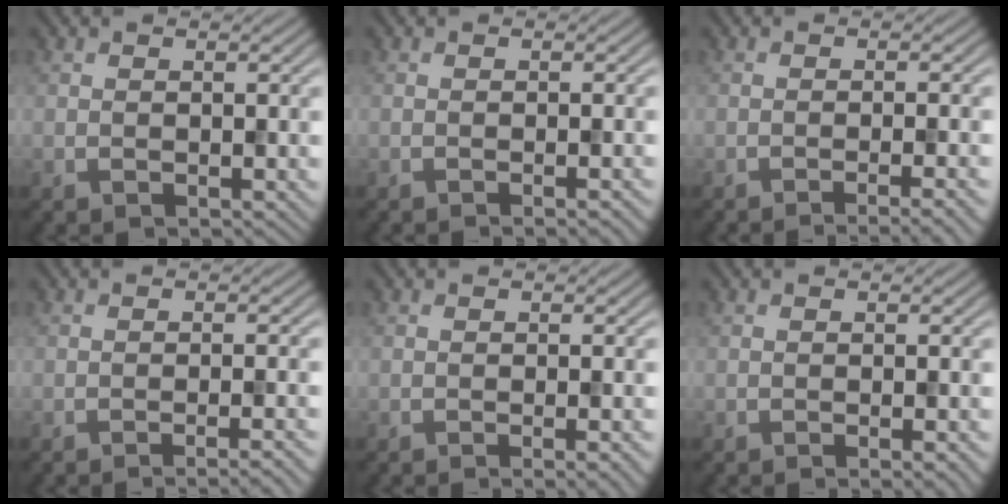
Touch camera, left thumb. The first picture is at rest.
{"total": 1.4, "force": [-0.5, 0.3, 1.3], "torque": [-0.010, 0.002, -0.012]}
{"total": 3.9, "force": [-2.0, 0.7, 3.3], "torque": [-0.041, 0.007, -0.039]}
{"total": 3.4, "force": [-2.0, 0.5, 2.7], "torque": [-0.031, 0.007, -0.041]}
{"total": 2.5, "force": [-0.9, 0.6, 2.3], "torque": [-0.025, 0.002, -0.019]}
{"total": 1.7, "force": [-0.6, 0.4, 1.5], "torque": [-0.014, 0.001, -0.014]}